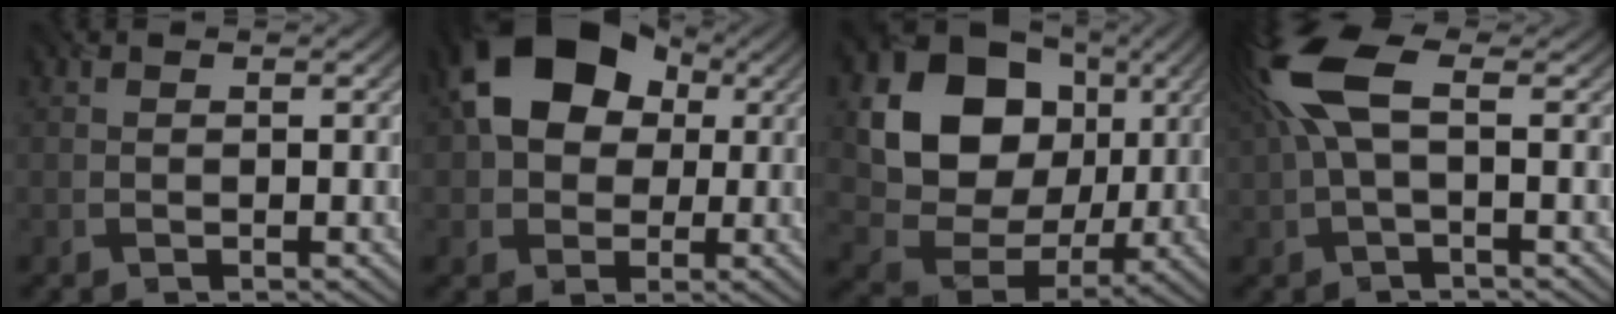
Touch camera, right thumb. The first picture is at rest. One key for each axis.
{"total": 12.7, "fx": 3.3, "fy": 9.6, "fz": 7.7, "tx": -0.132, "ty": 0.017, "tz": 0.047}
{"total": 15.6, "fx": 3.8, "fy": 12.7, "fz": 8.2, "tx": -0.175, "ty": 0.008, "tz": 0.072}
{"total": 7.5, "fx": 1.8, "fy": 2.8, "fz": 6.7, "tx": -0.160, "ty": 0.018, "tz": 0.022}